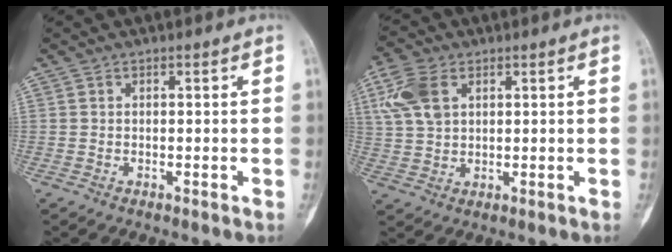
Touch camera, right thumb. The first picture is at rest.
{"total": 8.3, "force": [2.9, 5.4, 5.5], "torque": [-0.117, 0.004, 0.059]}